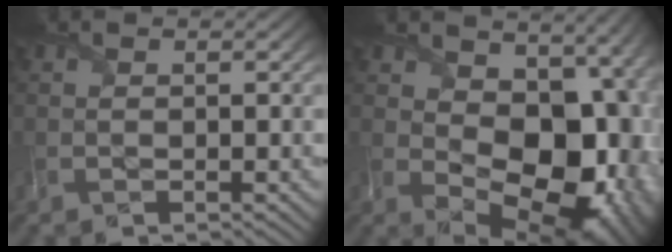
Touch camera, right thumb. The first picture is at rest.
{"total": 15.4, "force": [1.5, 10.4, 11.3], "torque": [-0.146, -0.028, 0.045]}